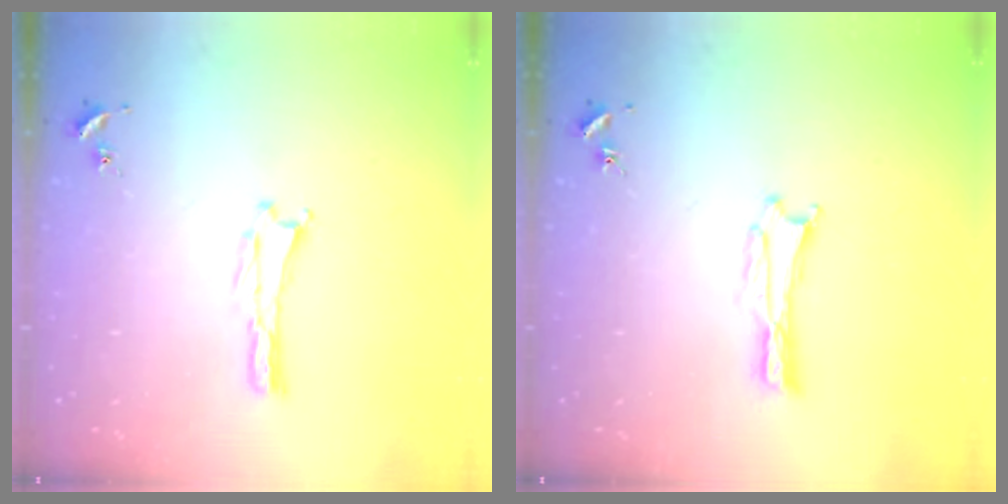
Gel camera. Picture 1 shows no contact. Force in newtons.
{"total": 0.0}